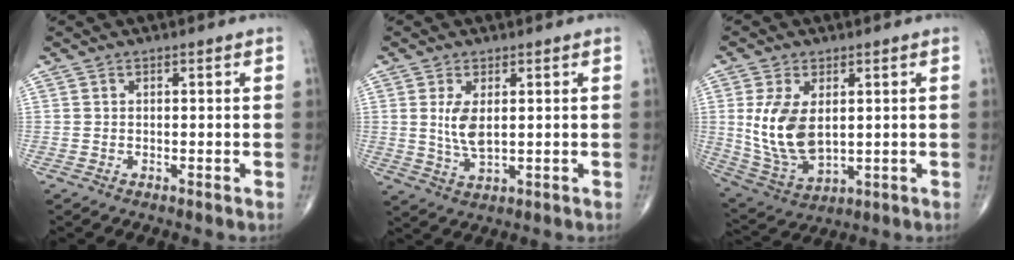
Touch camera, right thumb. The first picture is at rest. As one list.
[{"total": 5.2, "force": [1.0, 2.3, 4.6], "torque": [-0.093, -0.013, 0.028]}, {"total": 12.2, "force": [1.6, 7.0, 9.9], "torque": [-0.190, -0.015, 0.048]}]